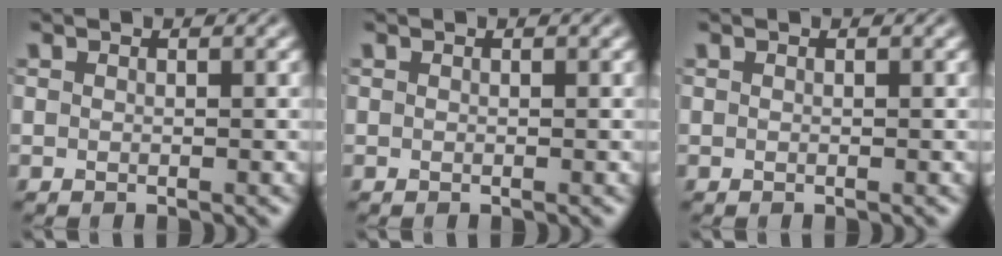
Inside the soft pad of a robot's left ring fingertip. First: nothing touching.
{"total": 0.0}
{"total": 0.0}